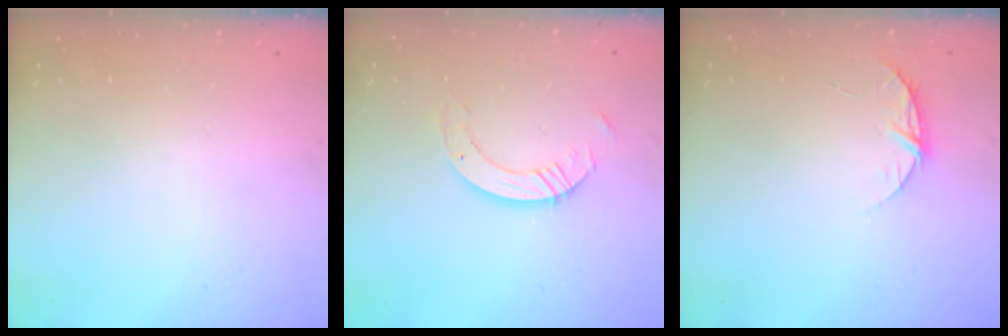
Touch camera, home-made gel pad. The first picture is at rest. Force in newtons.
{"total": 6.3, "press": 6.3, "slide": 0.5}
{"total": 6.1, "press": 6.1, "slide": 0.7}